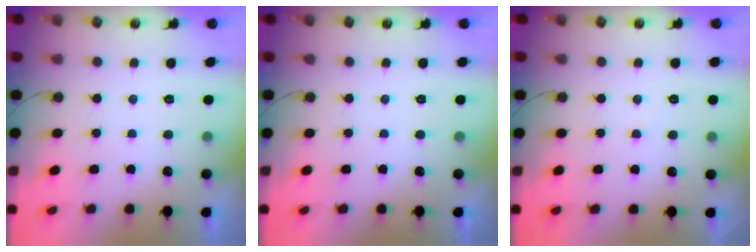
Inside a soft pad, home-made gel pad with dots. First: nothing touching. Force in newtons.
{"total": 0.0}
{"total": 3.9, "press": 3.9, "slide": 0.5}